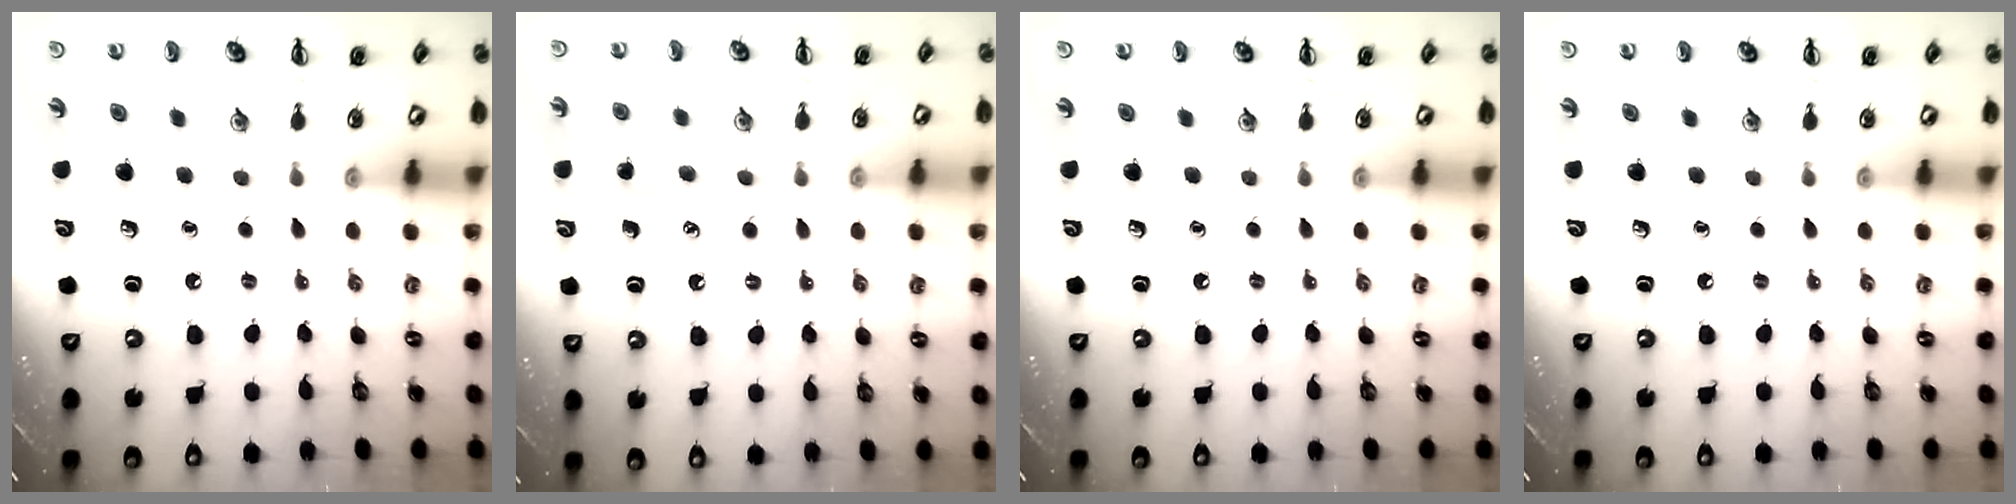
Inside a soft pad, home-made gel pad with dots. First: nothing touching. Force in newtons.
{"total": 2.5, "press": 2.5, "slide": 0.6}
{"total": 0.0}
{"total": 0.0}